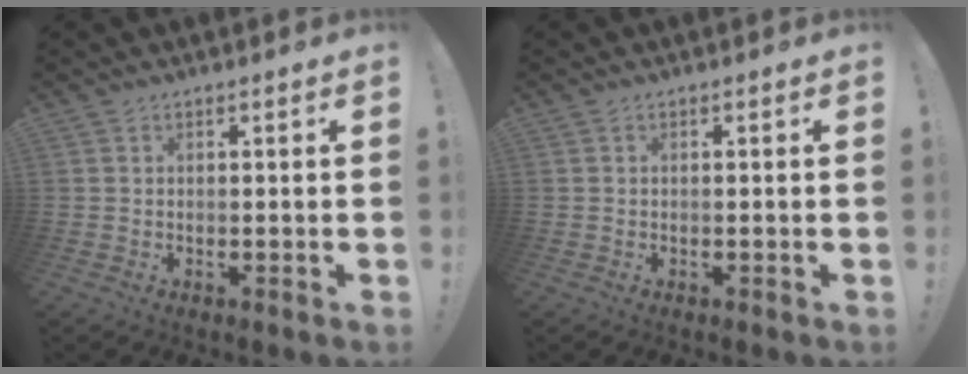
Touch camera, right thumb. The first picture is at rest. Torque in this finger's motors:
{"motor_torque": [-0.02, 0.14, 0.22, -0.03, -0.04]}